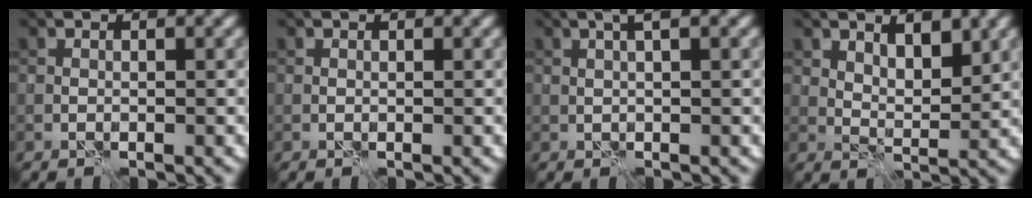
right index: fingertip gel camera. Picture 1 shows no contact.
{"total": 0.0}
{"total": 1.8, "force": [0.9, 0.1, 1.5], "torque": [-0.024, 0.000, 0.015]}
{"total": 3.1, "force": [2.0, 1.4, 1.9], "torque": [-0.033, -0.009, 0.037]}